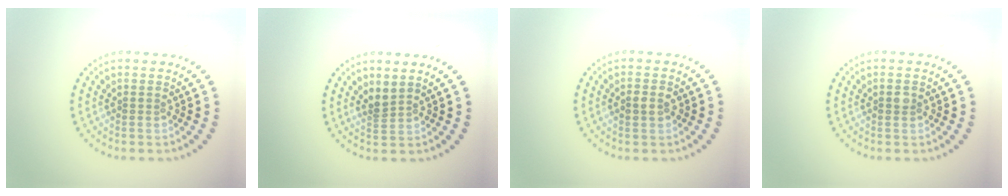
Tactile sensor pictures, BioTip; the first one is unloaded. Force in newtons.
{"total": 1.3, "press": 0.8, "slide": 1.0}
{"total": 1.6, "press": 1.6, "slide": 0.2}
{"total": 1.0, "press": 1.0, "slide": 0.0}